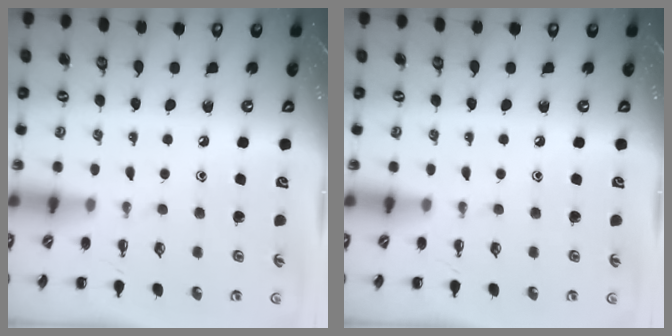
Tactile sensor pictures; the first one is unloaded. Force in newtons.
{"total": 0.0}